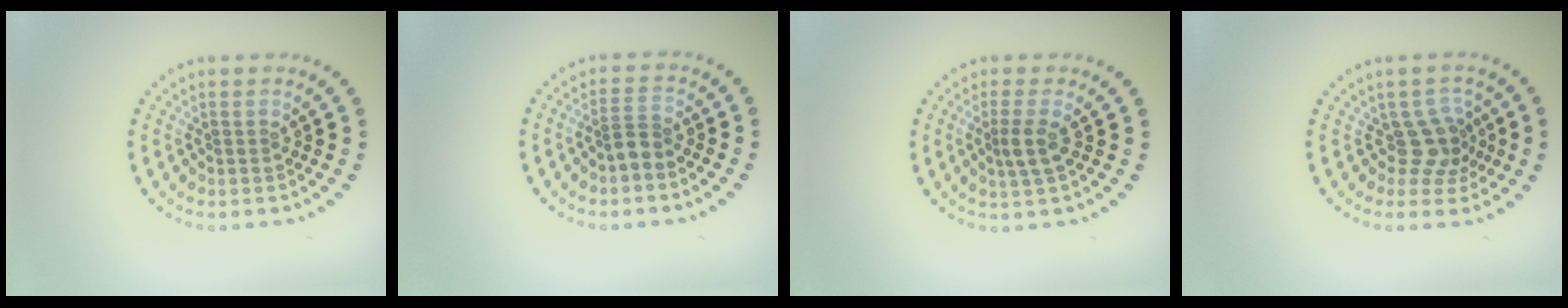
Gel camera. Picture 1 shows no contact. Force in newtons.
{"total": 2.0, "press": 1.6, "slide": 1.2}
{"total": 2.1, "press": 1.8, "slide": 1.0}
{"total": 2.8, "press": 2.1, "slide": 1.8}